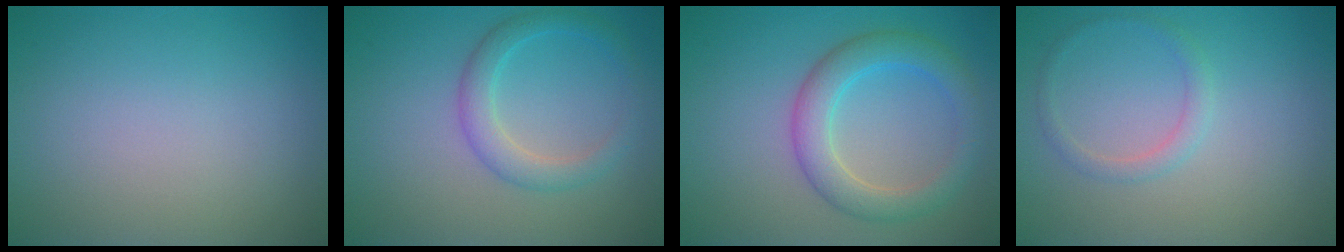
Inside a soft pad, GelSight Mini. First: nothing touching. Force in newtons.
{"total": 2.8, "press": 2.8, "slide": 0.2}
{"total": 4.3, "press": 4.3, "slide": 0.2}
{"total": 1.3, "press": 1.3, "slide": 0.1}